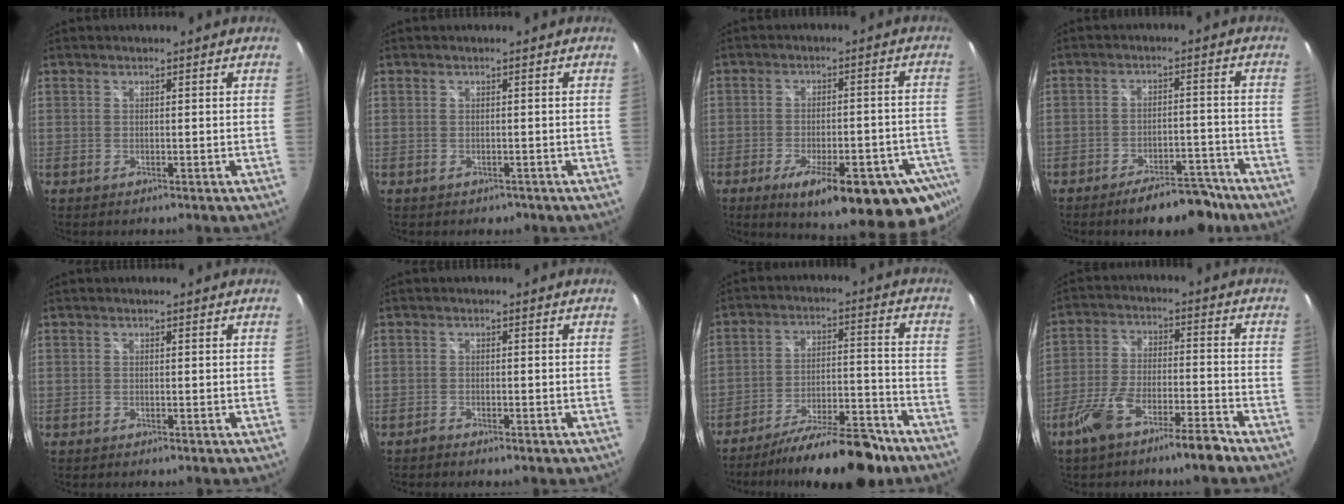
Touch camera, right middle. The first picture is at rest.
{"total": 1.3, "force": [-0.7, 1.1, 0.4], "torque": [-0.008, -0.004, -0.006]}
{"total": 23.4, "force": [-14.8, 7.2, 16.7], "torque": [-0.225, -0.033, -0.191]}
{"total": 9.9, "force": [-8.0, 3.4, 4.7], "torque": [-0.077, 0.015, -0.104]}
{"total": 0.0}
{"total": 1.7, "force": [-1.4, 0.6, 0.7], "torque": [-0.017, -0.004, -0.022]}
{"total": 17.3, "force": [-14.0, 3.9, 9.3], "torque": [-0.158, -0.014, -0.208]}
{"total": 9.8, "force": [-7.2, 1.4, 6.5], "torque": [-0.139, -0.005, -0.126]}